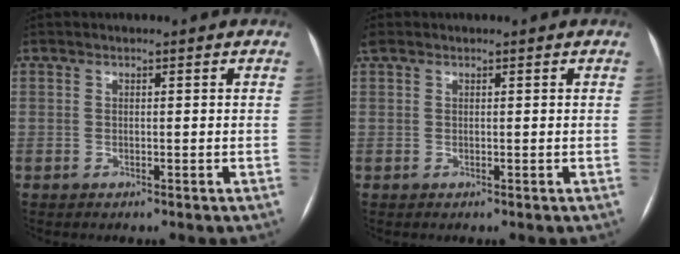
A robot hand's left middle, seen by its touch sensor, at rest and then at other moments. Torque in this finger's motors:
{"motor_torque": [0.45, -0.58, -0.01, 0.01]}